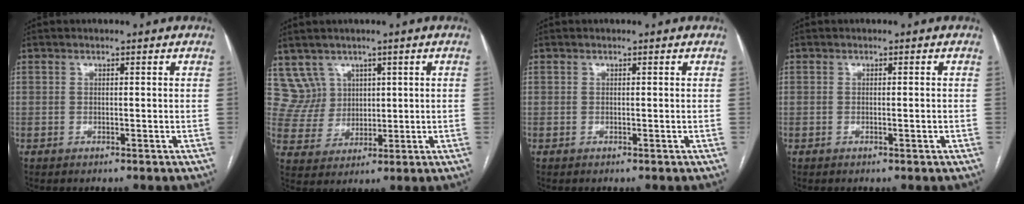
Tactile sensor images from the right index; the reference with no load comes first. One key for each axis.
{"total": 6.1, "fx": 3.5, "fy": 4.9, "fz": -0.4, "tx": 0.003, "ty": 0.018, "tz": 0.080}
{"total": 0.0}
{"total": 0.6, "fx": -0.2, "fy": 0.1, "fz": 0.6, "tx": -0.010, "ty": 0.000, "tz": 0.001}